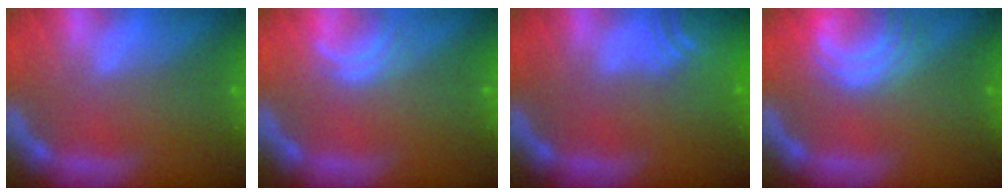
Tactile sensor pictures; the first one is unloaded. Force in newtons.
{"total": 2.0}
{"total": 7.5}
{"total": 5.1}